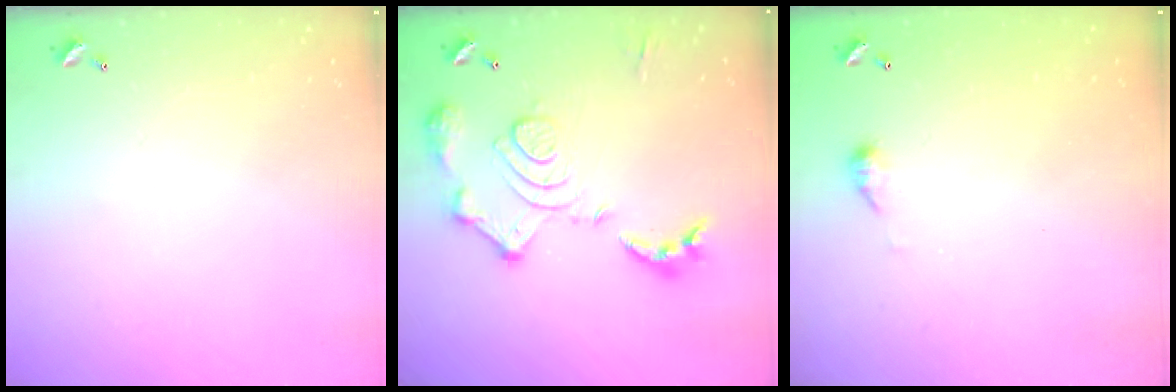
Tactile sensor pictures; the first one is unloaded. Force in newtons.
{"total": 16.6, "press": 16.6, "slide": 1.7}
{"total": 3.5, "press": 3.4, "slide": 0.6}